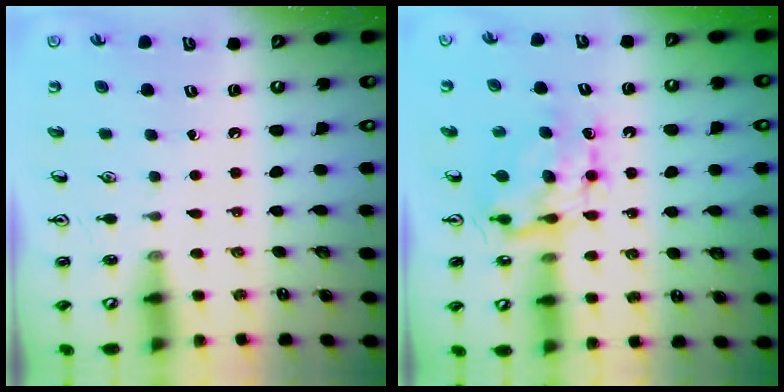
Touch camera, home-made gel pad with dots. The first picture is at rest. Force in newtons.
{"total": 7.1, "press": 7.1, "slide": 0.3}